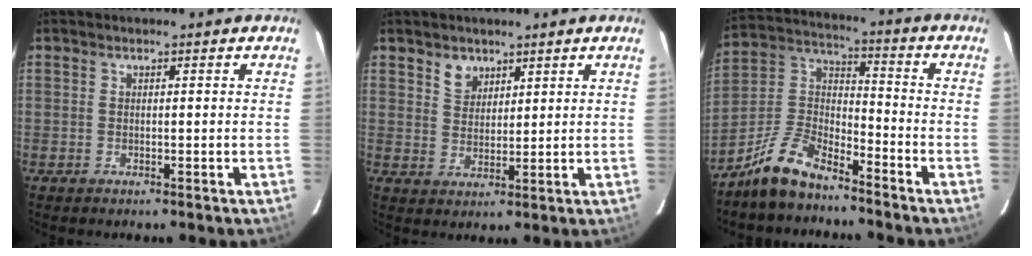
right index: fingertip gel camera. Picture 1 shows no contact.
{"total": 4.0, "force": [2.7, 2.7, 1.2], "torque": [-0.016, 0.007, 0.052]}
{"total": 10.9, "force": [-8.2, 4.1, 5.9], "torque": [-0.141, 0.027, -0.163]}